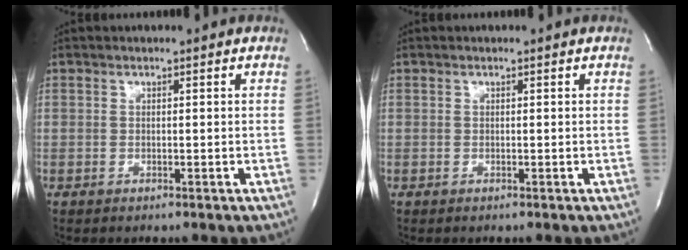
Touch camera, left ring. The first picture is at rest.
{"total": 0.0}